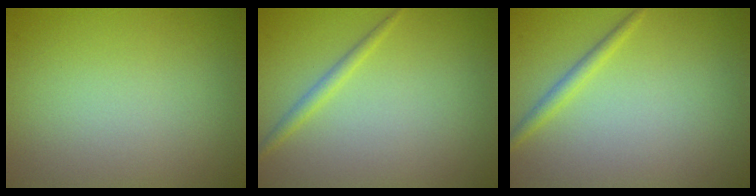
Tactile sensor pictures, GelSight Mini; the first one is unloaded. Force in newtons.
{"total": 1.3, "press": 1.3, "slide": 0.0}
{"total": 1.4, "press": 1.4, "slide": 0.1}